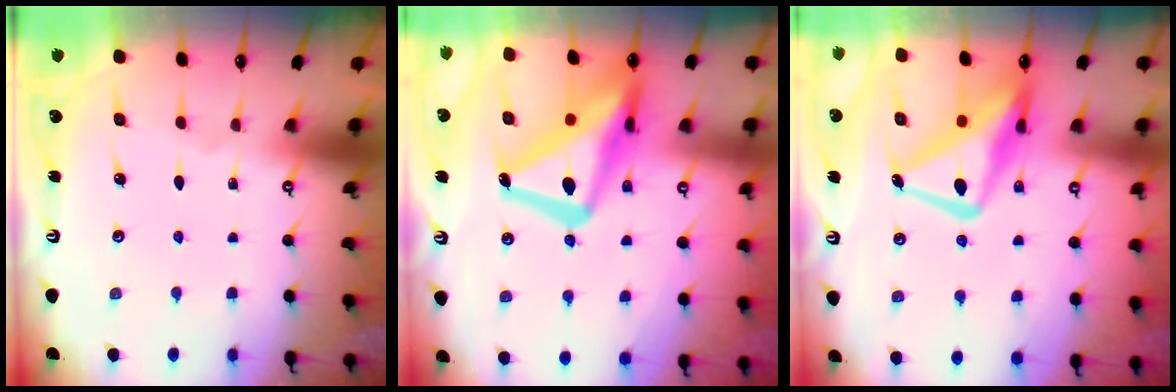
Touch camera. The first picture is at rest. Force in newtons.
{"total": 20.3, "press": 20.2, "slide": 1.8}
{"total": 16.8, "press": 16.8, "slide": 1.7}